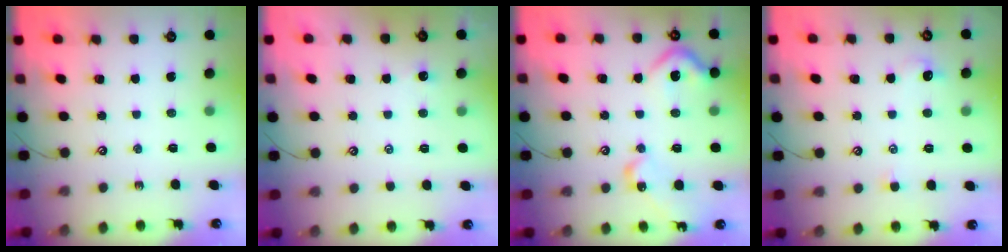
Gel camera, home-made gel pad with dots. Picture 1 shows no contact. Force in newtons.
{"total": 1.9, "press": 1.9, "slide": 0.3}
{"total": 11.6, "press": 11.5, "slide": 1.2}
{"total": 0.6, "press": 0.1, "slide": 0.6}